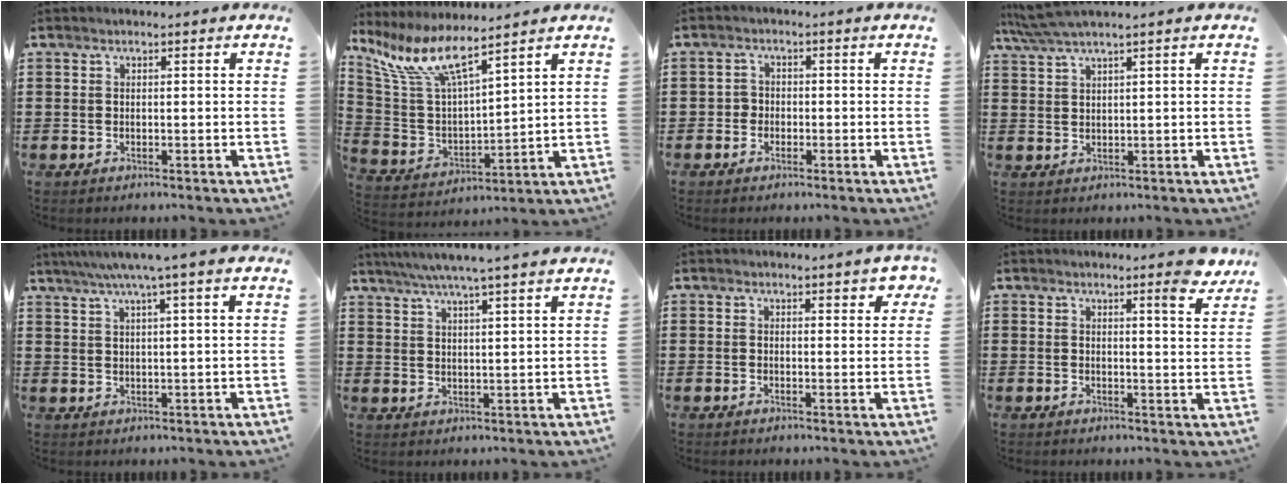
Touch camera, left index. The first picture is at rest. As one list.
[{"total": 9.6, "force": [7.0, 2.0, 6.2], "torque": [-0.152, -0.036, 0.123]}, {"total": 1.8, "force": [-0.9, 1.5, 0.3], "torque": [-0.013, 0.004, -0.021]}, {"total": 3.2, "force": [2.3, 0.0, 2.2], "torque": [-0.050, -0.002, 0.042]}, {"total": 5.0, "force": [3.5, -0.7, 3.5], "torque": [-0.076, -0.006, 0.057]}, {"total": 5.0, "force": [4.3, -0.5, 2.5], "torque": [-0.062, -0.016, 0.074]}, {"total": 2.0, "force": [1.7, 0.6, 0.9], "torque": [-0.007, -0.002, 0.027]}, {"total": 4.7, "force": [4.0, -0.1, 2.4], "torque": [-0.035, -0.021, 0.065]}]